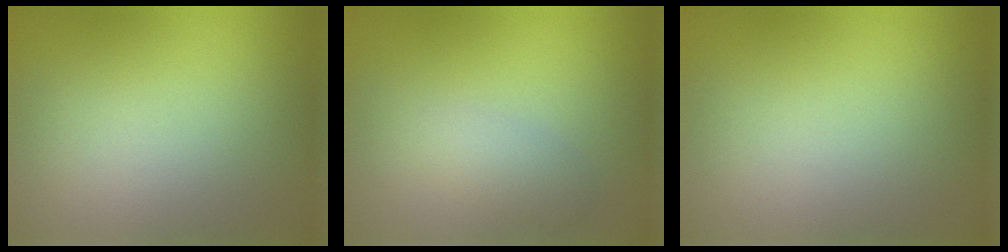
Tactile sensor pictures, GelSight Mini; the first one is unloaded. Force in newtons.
{"total": 1.7, "press": 1.7, "slide": 0.0}
{"total": 0.0}